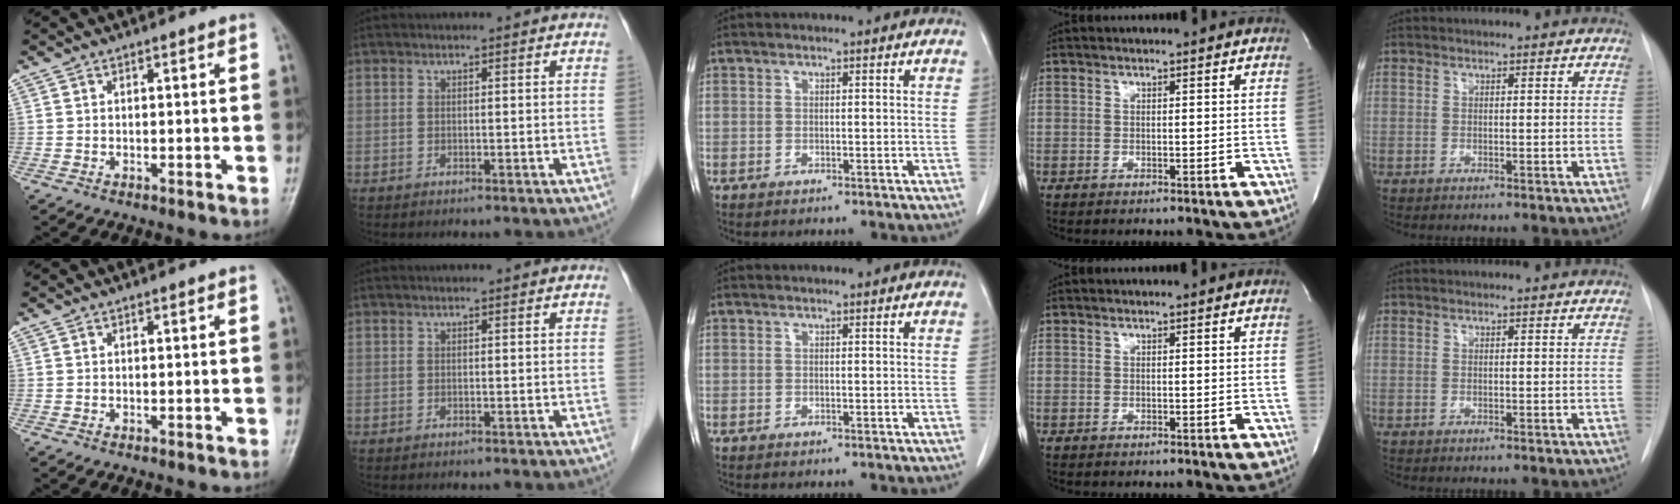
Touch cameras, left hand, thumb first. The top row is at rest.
{}